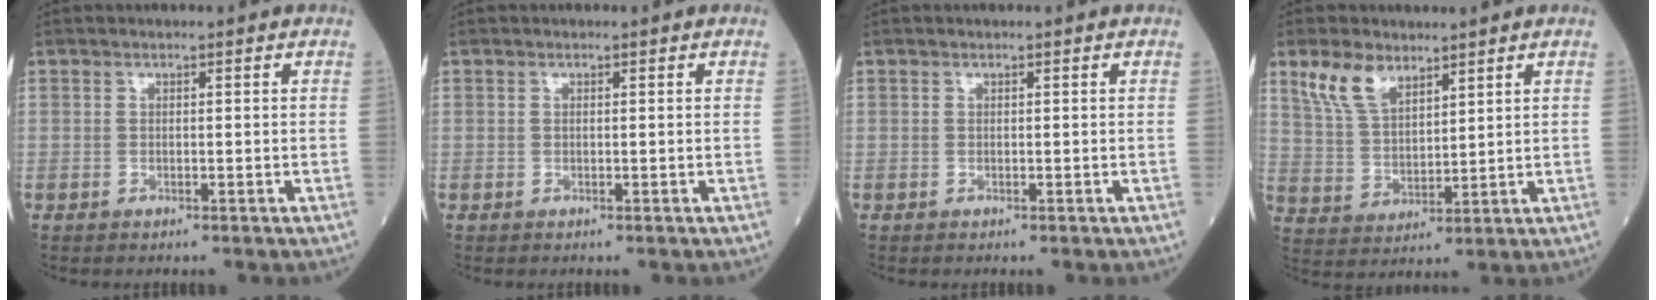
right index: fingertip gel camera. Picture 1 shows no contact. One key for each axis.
{"total": 0.0}
{"total": 0.0}
{"total": 7.3, "fx": 5.0, "fy": 3.4, "fz": 4.0, "tx": -0.091, "ty": 0.012, "tz": 0.107}